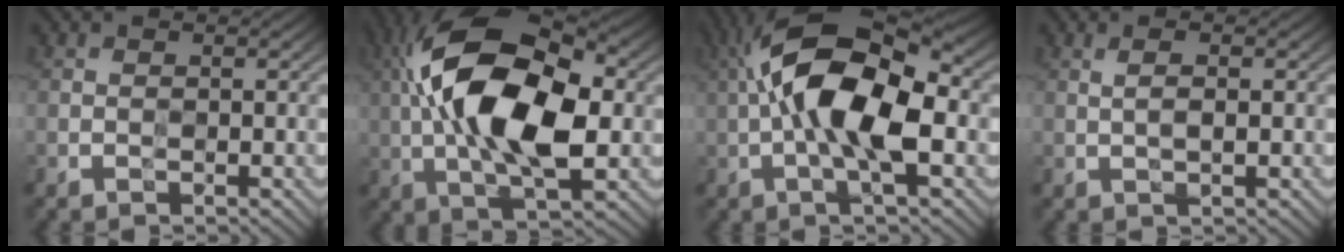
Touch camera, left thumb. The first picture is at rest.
{"total": 16.8, "force": [1.1, 8.1, 14.6], "torque": [-0.268, 0.026, 0.006]}
{"total": 14.0, "force": [-0.1, 5.8, 12.8], "torque": [-0.239, 0.025, -0.013]}
{"total": 1.8, "force": [0.3, 0.3, 1.7], "torque": [-0.031, 0.002, 0.006]}